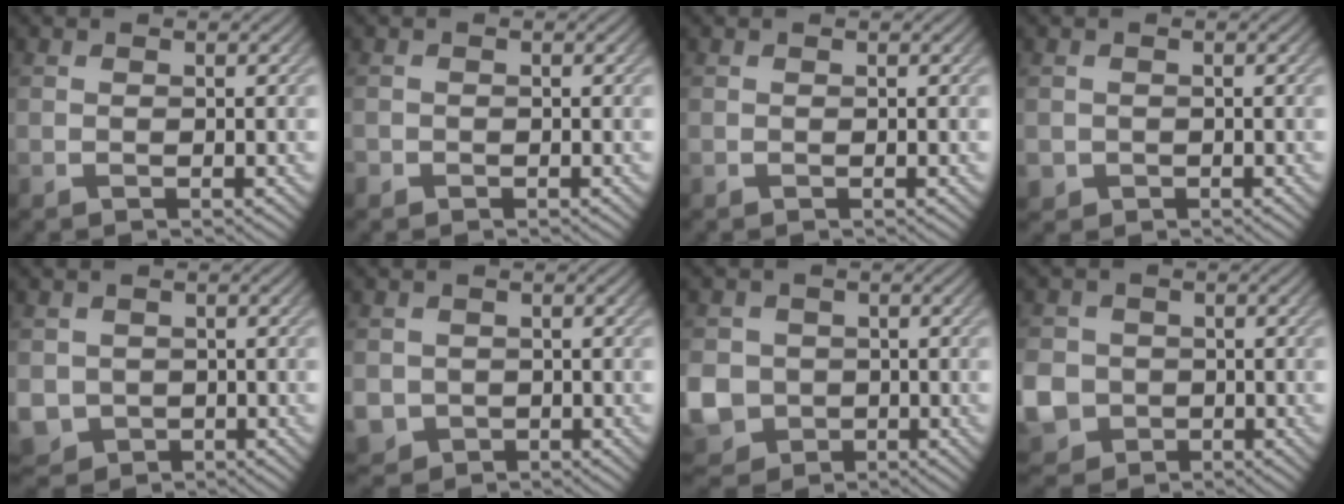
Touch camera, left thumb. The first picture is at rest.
{"total": 0.7, "force": [-0.5, 0.5, 0.0], "torque": [-0.001, -0.004, -0.011]}
{"total": 0.0}
{"total": 1.3, "force": [-0.4, 1.3, 0.1], "torque": [-0.001, -0.010, -0.009]}
{"total": 3.6, "force": [-0.5, 3.4, 1.1], "torque": [-0.044, -0.023, -0.011]}
{"total": 2.9, "force": [-0.5, 2.7, 0.7], "torque": [-0.030, -0.020, -0.010]}
{"total": 7.6, "force": [-1.4, 6.9, 2.8], "torque": [-0.102, -0.030, -0.045]}
{"total": 6.9, "force": [-1.6, 6.2, 2.4], "torque": [-0.090, -0.023, -0.050]}